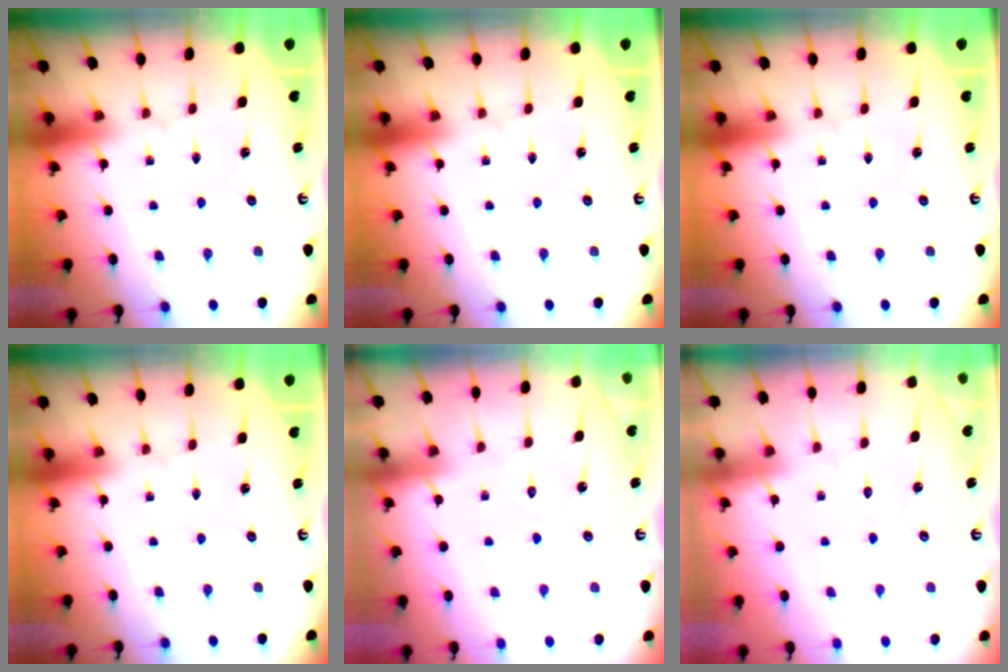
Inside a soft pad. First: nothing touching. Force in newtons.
{"total": 0.0}
{"total": 0.0}
{"total": 0.0}
{"total": 5.0, "press": 4.9, "slide": 0.6}
{"total": 3.8, "press": 3.8, "slide": 0.4}